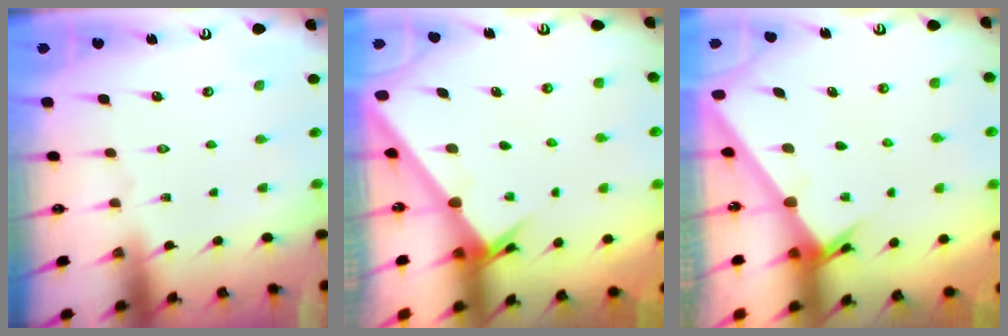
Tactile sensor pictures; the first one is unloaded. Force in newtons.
{"total": 2.3, "press": 2.3, "slide": 0.3}
{"total": 2.2, "press": 2.2, "slide": 0.2}